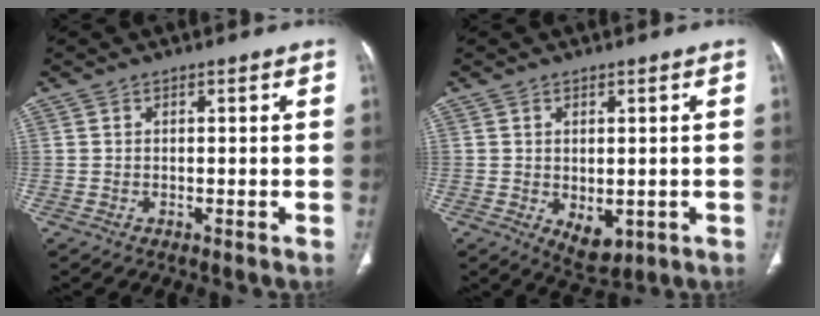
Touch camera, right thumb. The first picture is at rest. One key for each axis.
{"total": 5.4, "fx": -1.1, "fy": 3.3, "fz": 4.1, "tx": -0.051, "ty": -0.008, "tz": 0.002}